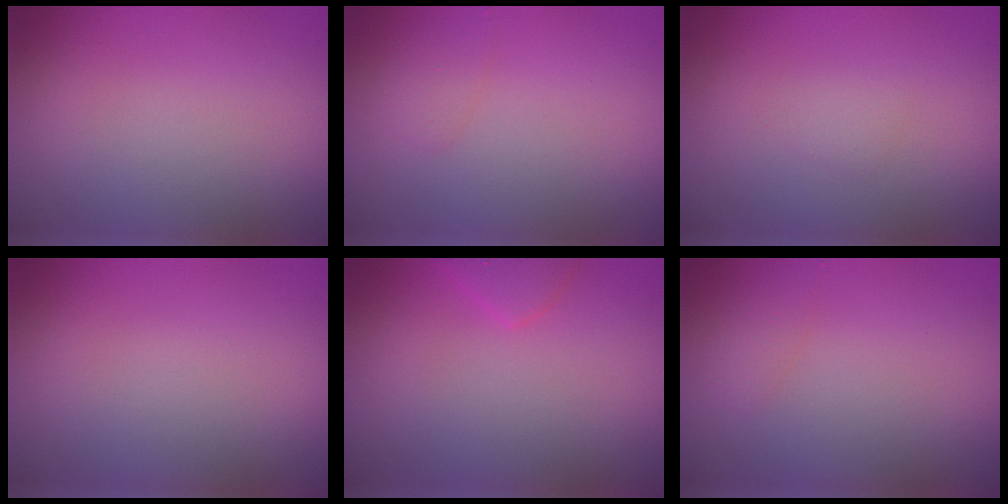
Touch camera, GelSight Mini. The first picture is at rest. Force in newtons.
{"total": 1.0, "press": 0.9, "slide": 0.1}
{"total": 0.8, "press": 0.8, "slide": 0.1}
{"total": 0.0}
{"total": 1.6, "press": 1.6, "slide": 0.2}
{"total": 0.8, "press": 0.8, "slide": 0.0}